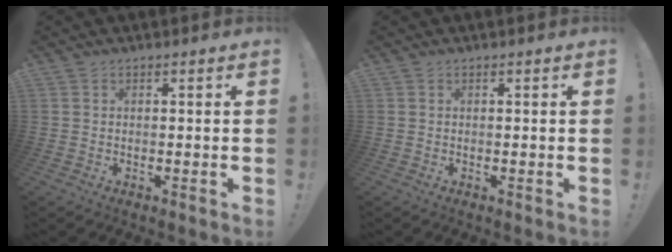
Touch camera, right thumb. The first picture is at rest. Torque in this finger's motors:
{"motor_torque": [0.00, 0.00, 0.07, -0.08, 0.00]}